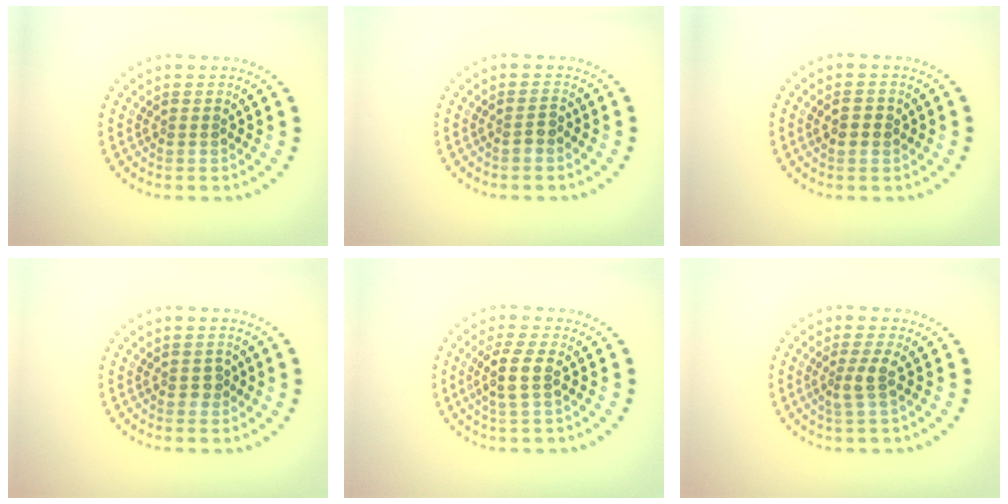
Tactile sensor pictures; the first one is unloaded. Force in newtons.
{"total": 0.9, "press": 0.8, "slide": 0.4}
{"total": 1.4, "press": 1.4, "slide": 0.3}
{"total": 0.8, "press": 0.8, "slide": 0.2}
{"total": 2.4, "press": 2.1, "slide": 1.3}
{"total": 1.9, "press": 1.3, "slide": 1.3}